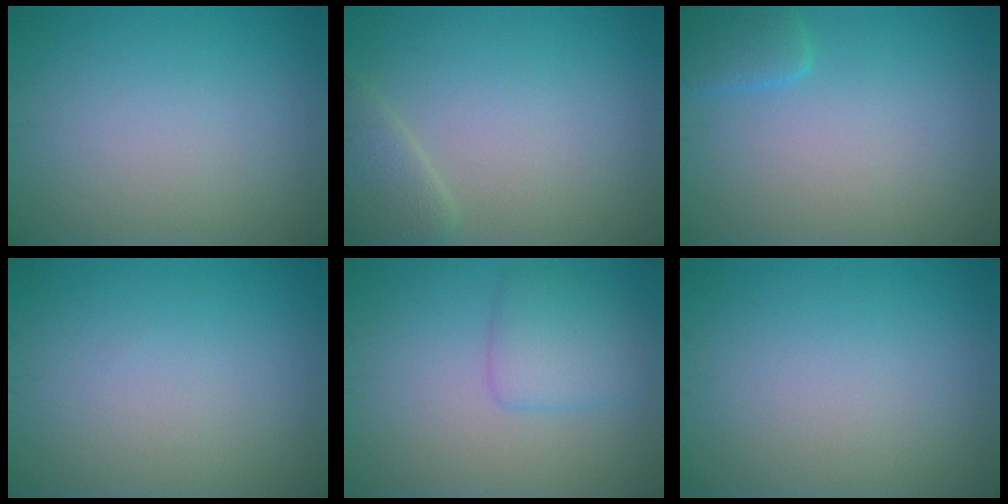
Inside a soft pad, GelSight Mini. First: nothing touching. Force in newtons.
{"total": 2.2, "press": 2.2, "slide": 0.2}
{"total": 1.9, "press": 1.9, "slide": 0.3}
{"total": 0.0}
{"total": 2.8, "press": 2.8, "slide": 0.2}
{"total": 0.0}